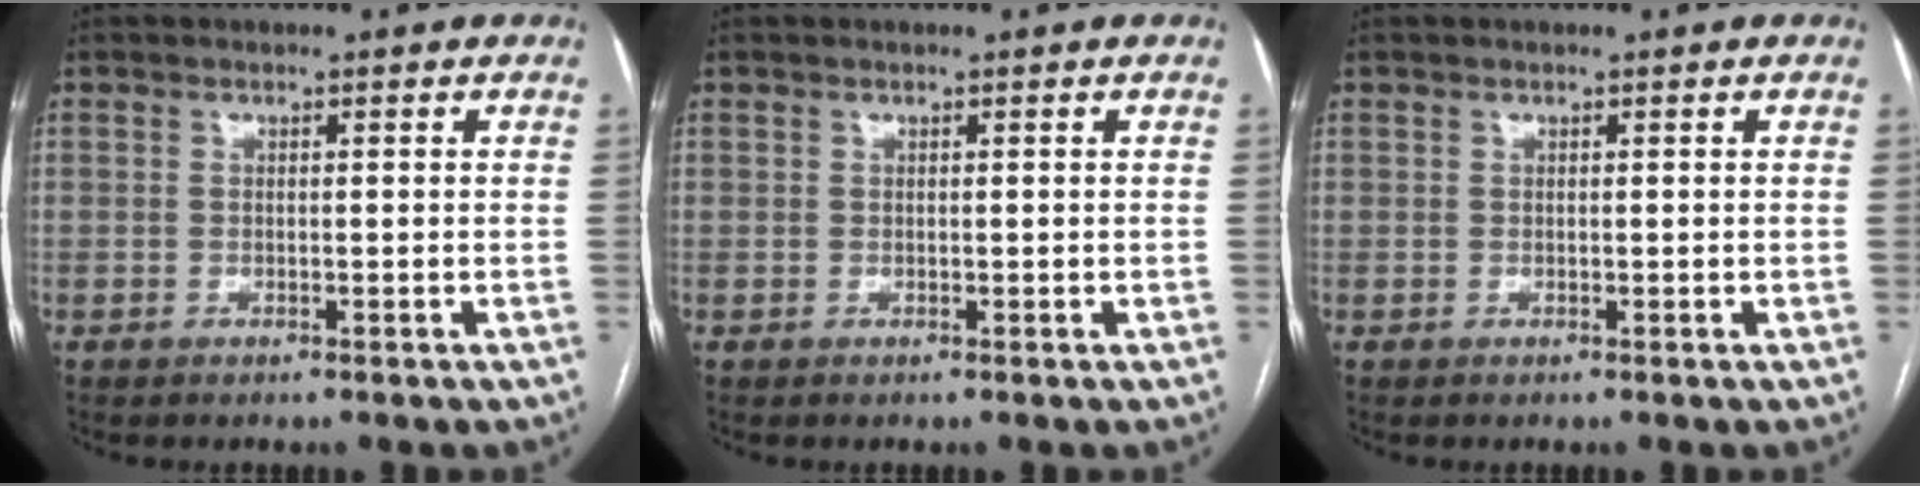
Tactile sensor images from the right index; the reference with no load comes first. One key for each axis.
{"total": 0.0}
{"total": 0.0}